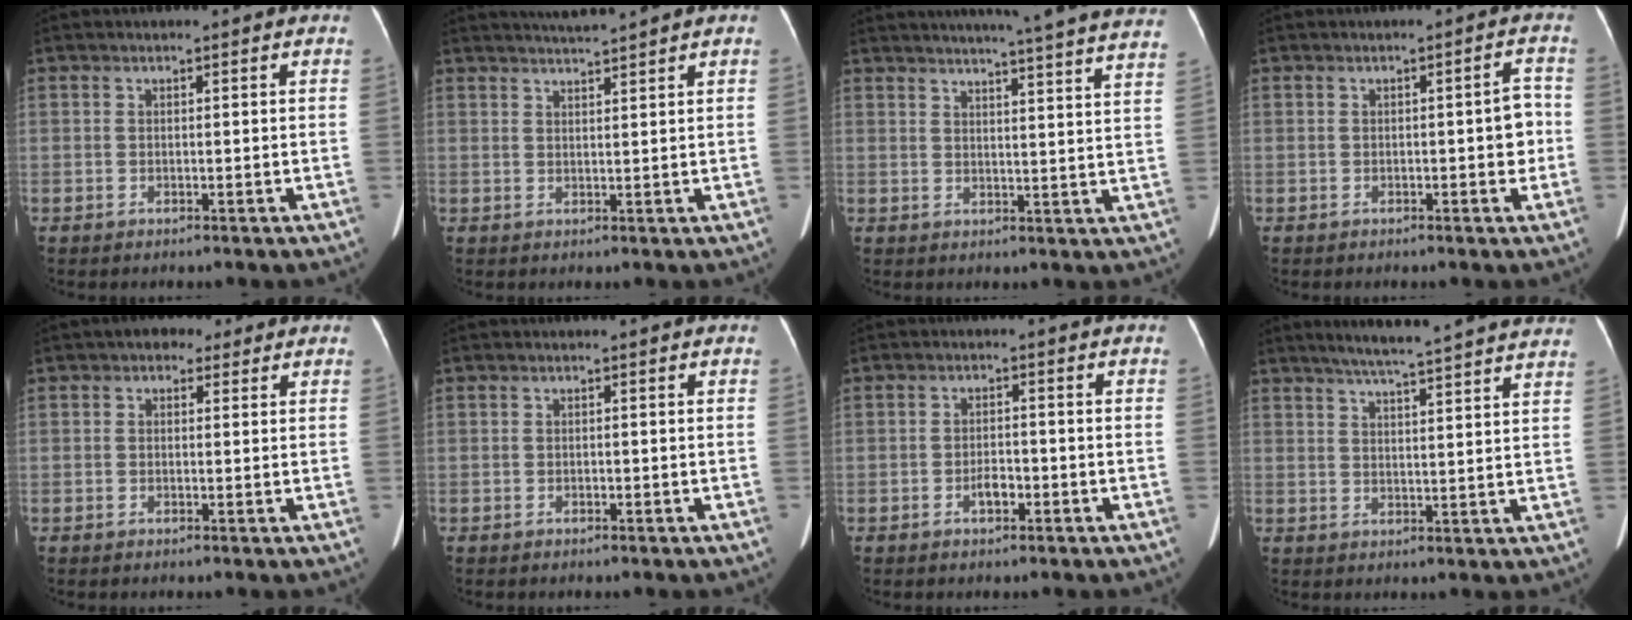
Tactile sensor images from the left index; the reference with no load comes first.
{"total": 3.5, "force": [3.2, -1.2, 0.9], "torque": [-0.014, 0.007, 0.059]}
{"total": 26.0, "force": [23.7, -0.4, 10.6], "torque": [-0.156, -0.052, 0.276]}
{"total": 3.3, "force": [-0.5, 1.2, 3.0], "torque": [-0.028, 0.014, -0.007]}
{"total": 3.0, "force": [1.7, 2.1, 1.4], "torque": [-0.020, 0.016, 0.022]}
{"total": 0.0}
{"total": 2.4, "force": [-1.2, 1.1, 1.7], "torque": [-0.028, 0.005, -0.020]}
{"total": 19.3, "force": [17.4, 0.2, 8.5], "torque": [-0.129, -0.001, 0.218]}